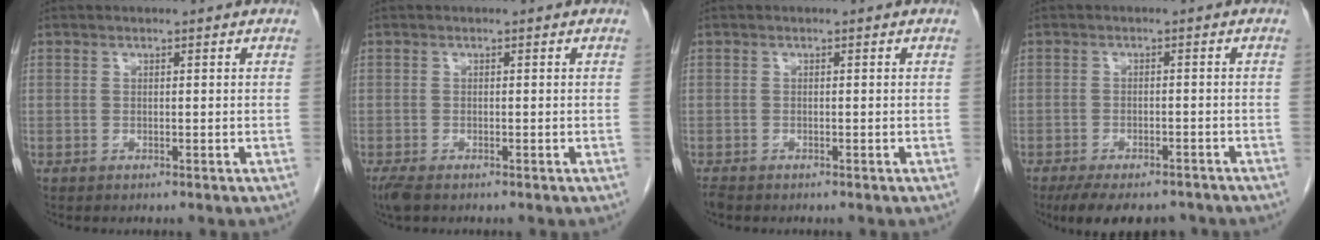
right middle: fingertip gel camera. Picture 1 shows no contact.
{"total": 2.7, "force": [-2.0, 1.0, 1.7], "torque": [-0.039, -0.010, -0.033]}
{"total": 1.1, "force": [-1.0, 0.4, 0.4], "torque": [-0.015, -0.004, -0.018]}
{"total": 10.5, "force": [-8.6, 3.9, 4.8], "torque": [-0.077, -0.007, -0.119]}